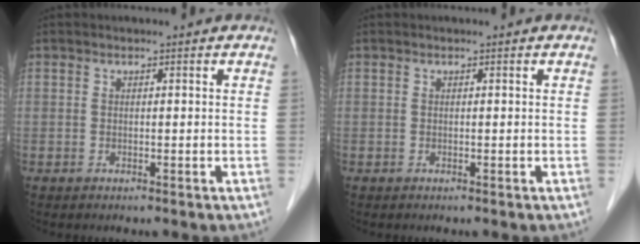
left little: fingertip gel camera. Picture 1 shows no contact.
{"total": 0.0}